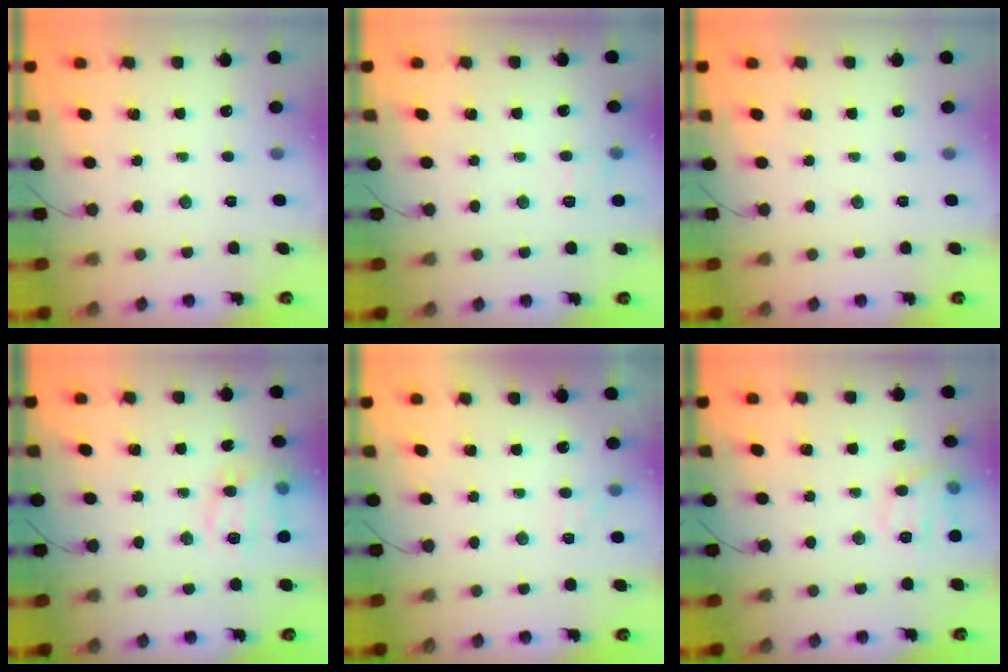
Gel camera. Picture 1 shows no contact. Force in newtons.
{"total": 6.1, "press": 5.8, "slide": 1.9}
{"total": 0.0}
{"total": 13.3, "press": 13.3, "slide": 0.6}
{"total": 4.7, "press": 4.4, "slide": 1.5}
{"total": 10.7, "press": 10.7, "slide": 1.0}